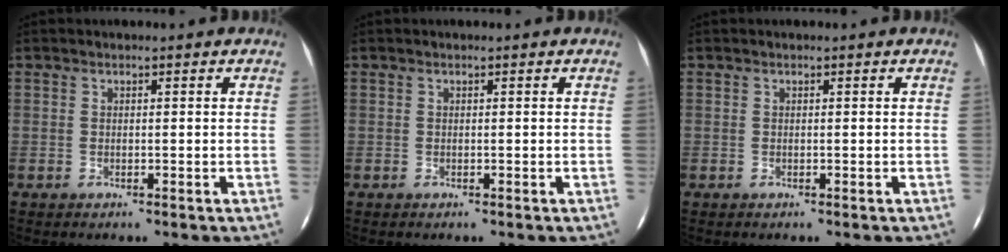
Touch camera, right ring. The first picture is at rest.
{"total": 0.0}
{"total": 0.0}